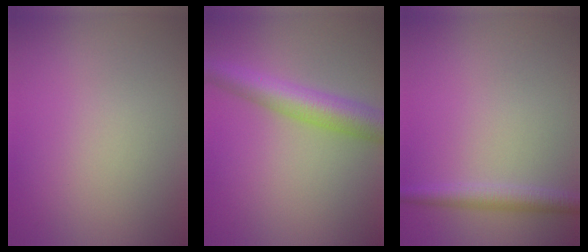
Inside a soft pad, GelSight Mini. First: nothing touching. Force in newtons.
{"total": 5.6, "press": 5.6, "slide": 0.1}
{"total": 2.4, "press": 2.4, "slide": 0.1}